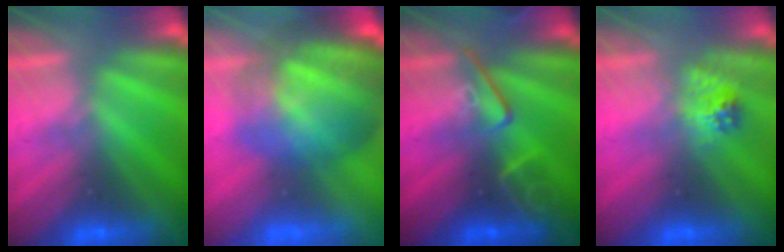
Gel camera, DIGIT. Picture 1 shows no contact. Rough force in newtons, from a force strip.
{"total": 7.9}
{"total": 2.4}
{"total": 2.3}